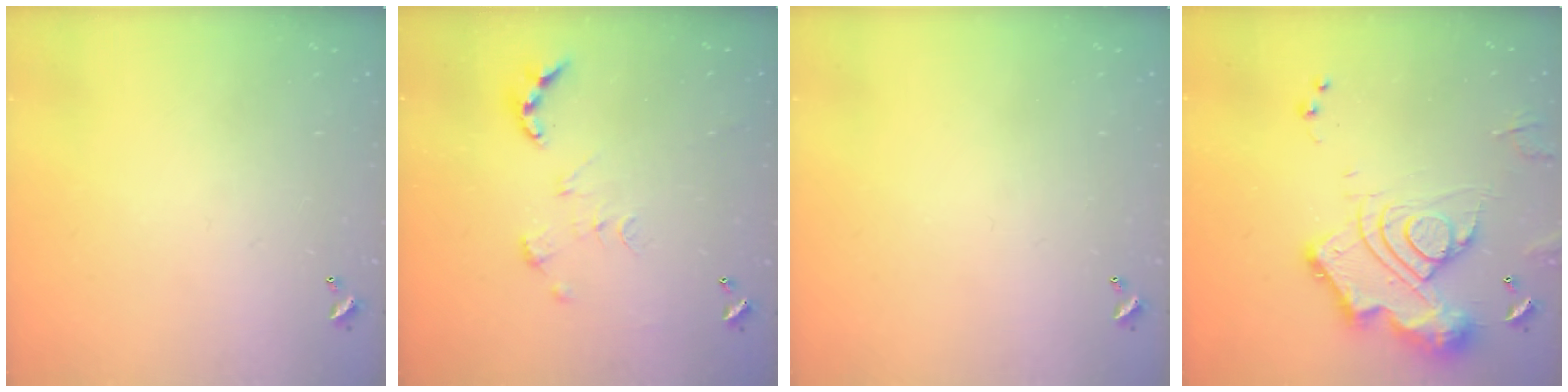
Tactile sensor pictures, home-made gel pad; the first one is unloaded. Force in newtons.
{"total": 0.0}
{"total": 0.0}
{"total": 17.0, "press": 16.9, "slide": 1.8}